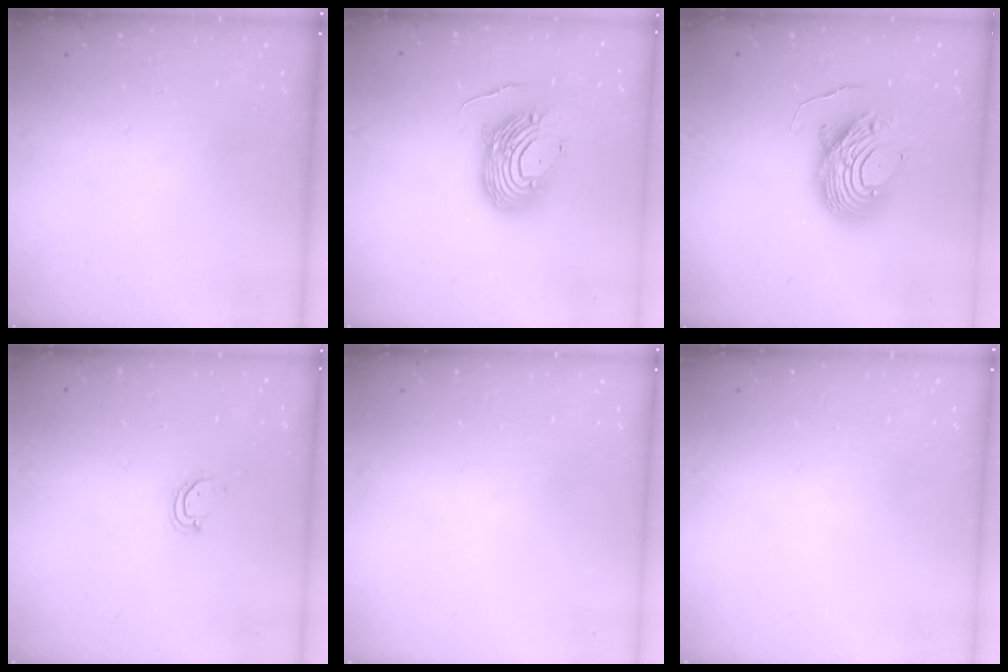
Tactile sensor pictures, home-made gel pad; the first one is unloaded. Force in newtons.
{"total": 14.3, "press": 14.2, "slide": 1.4}
{"total": 12.2, "press": 12.1, "slide": 1.4}
{"total": 3.0, "press": 3.0, "slide": 0.2}
{"total": 0.0}
{"total": 0.0}